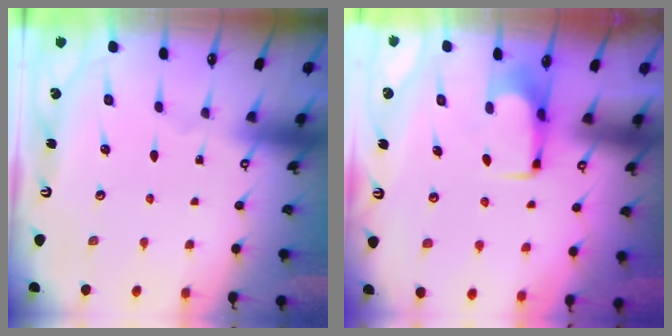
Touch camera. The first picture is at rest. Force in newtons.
{"total": 1.6, "press": 1.5, "slide": 0.5}